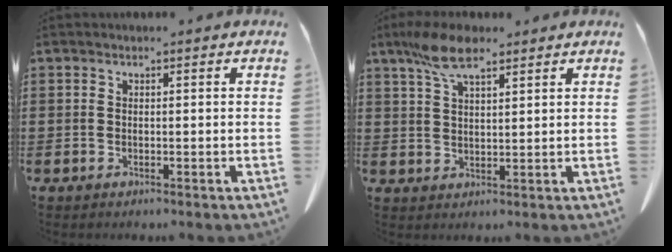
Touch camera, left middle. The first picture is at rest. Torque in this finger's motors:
{"motor_torque": [1.78, 0.36, 0.55, 0.18]}